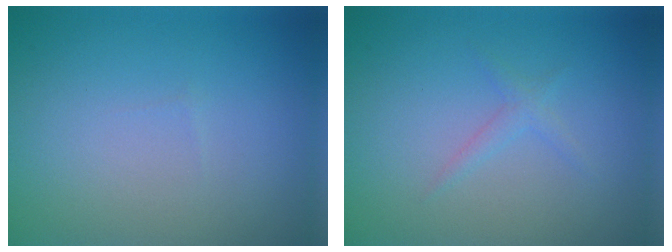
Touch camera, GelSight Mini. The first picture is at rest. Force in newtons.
{"total": 1.1, "press": 1.1, "slide": 0.0}